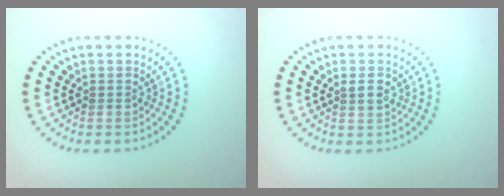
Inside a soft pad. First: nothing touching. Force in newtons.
{"total": 1.1, "press": 1.1, "slide": 0.1}